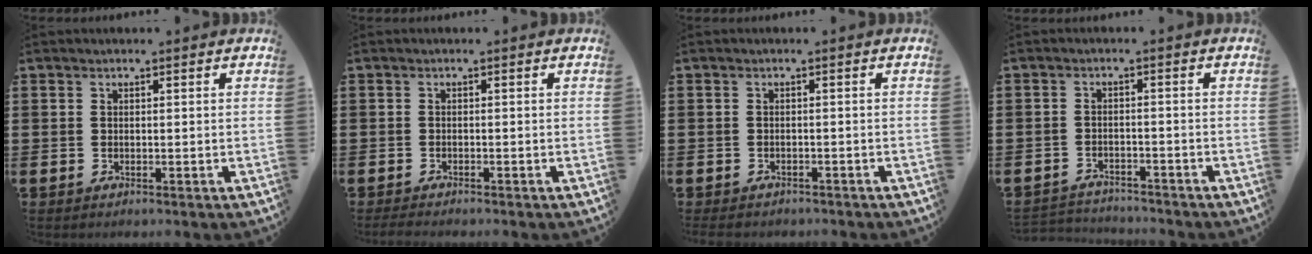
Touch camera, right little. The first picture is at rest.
{"total": 0.8, "force": [-0.7, 0.1, 0.4], "torque": [-0.009, -0.001, -0.014]}
{"total": 0.7, "force": [-0.7, 0.3, 0.1], "torque": [-0.006, 0.000, -0.015]}
{"total": 2.5, "force": [-2.4, 0.2, -0.3], "torque": [-0.003, 0.000, -0.054]}